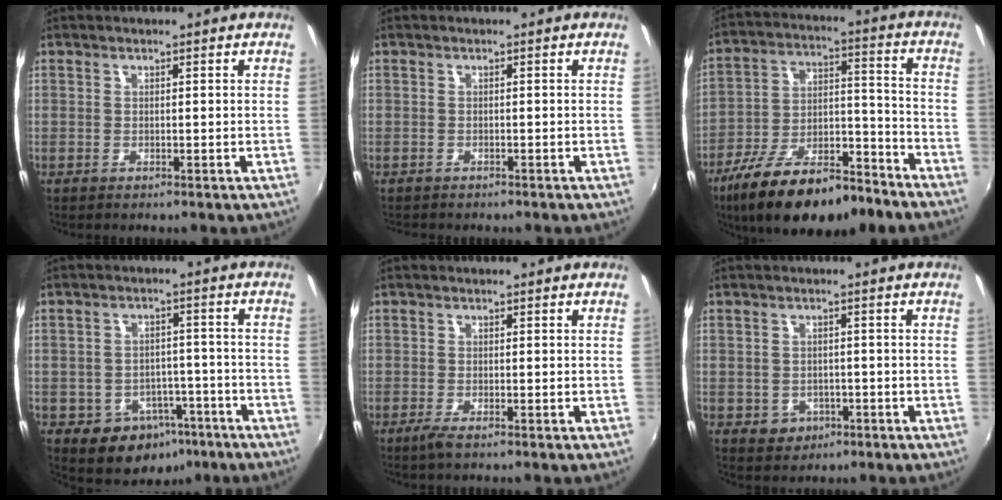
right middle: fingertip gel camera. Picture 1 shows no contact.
{"total": 2.1, "force": [-2.0, 0.6, 0.5], "torque": [-0.015, -0.011, -0.030]}
{"total": 20.2, "force": [-13.6, 7.2, 13.0], "torque": [-0.238, -0.018, -0.214]}
{"total": 10.2, "force": [-5.5, 7.7, 4.0], "torque": [-0.076, 0.021, -0.050]}
{"total": 1.8, "force": [-1.2, 0.0, 1.4], "torque": [-0.030, -0.009, -0.024]}
{"total": 4.3, "force": [-1.5, 3.8, 1.3], "torque": [-0.037, 0.001, -0.012]}